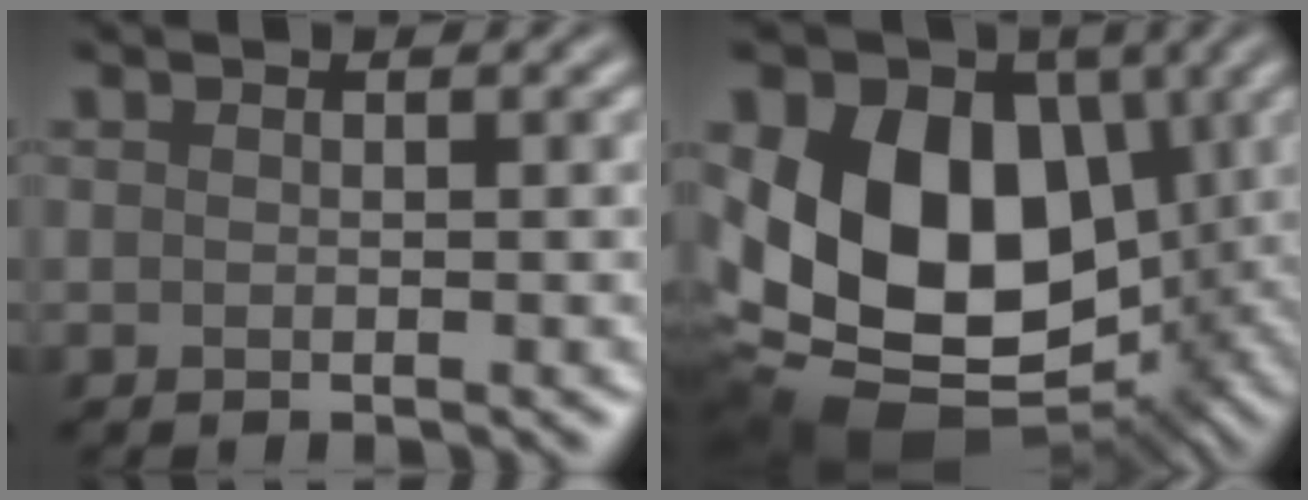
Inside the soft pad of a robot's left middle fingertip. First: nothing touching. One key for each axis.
{"total": 17.0, "fx": 0.7, "fy": 12.0, "fz": 12.0, "tx": -0.185, "ty": 0.000, "tz": 0.018}